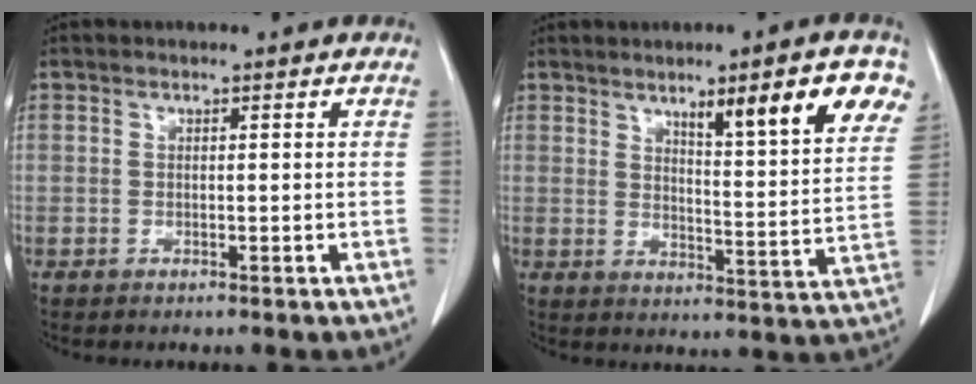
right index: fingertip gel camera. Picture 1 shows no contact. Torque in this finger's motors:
{"motor_torque": [1.11, 1.03, 0.22, 0.06]}